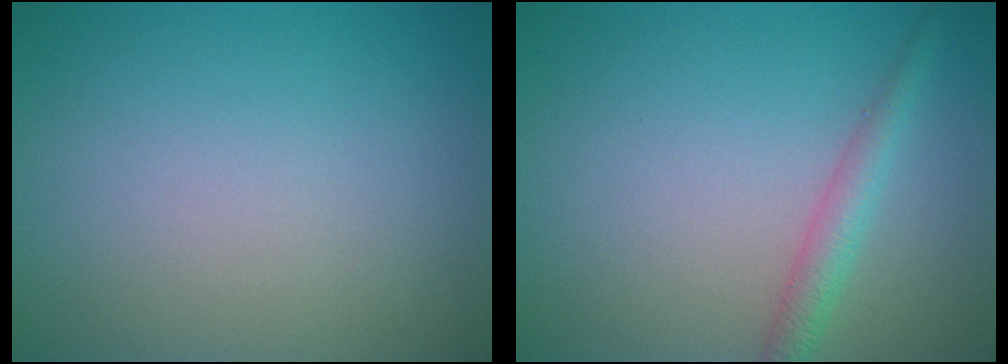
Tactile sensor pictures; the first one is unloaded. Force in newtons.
{"total": 2.2, "press": 2.2, "slide": 0.1}